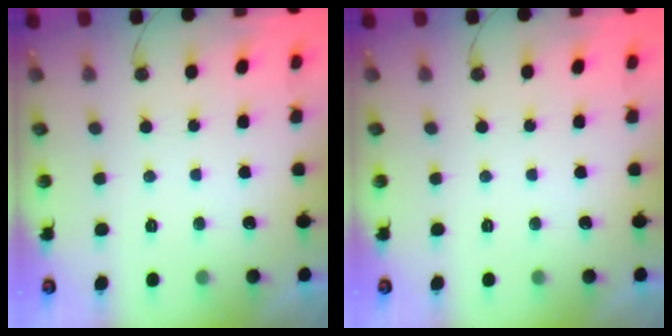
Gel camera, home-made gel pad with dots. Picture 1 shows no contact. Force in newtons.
{"total": 0.0}